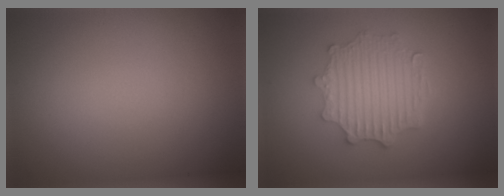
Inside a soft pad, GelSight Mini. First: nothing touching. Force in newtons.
{"total": 4.7, "press": 3.8, "slide": 2.8}